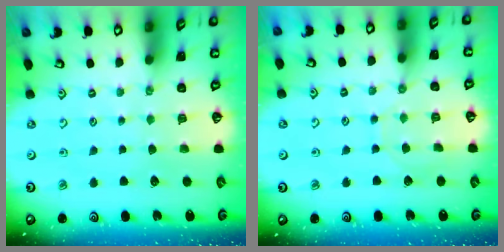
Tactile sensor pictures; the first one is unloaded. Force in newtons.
{"total": 5.0, "press": 5.0, "slide": 0.5}